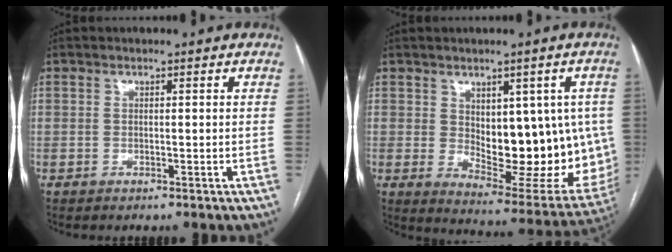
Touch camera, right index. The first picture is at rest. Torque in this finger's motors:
{"motor_torque": [0.54, -0.01, 0.37, 0.11]}